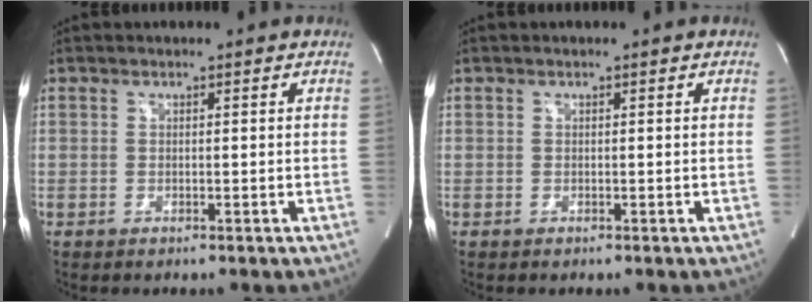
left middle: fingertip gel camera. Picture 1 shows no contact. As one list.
[{"total": 0.0}]